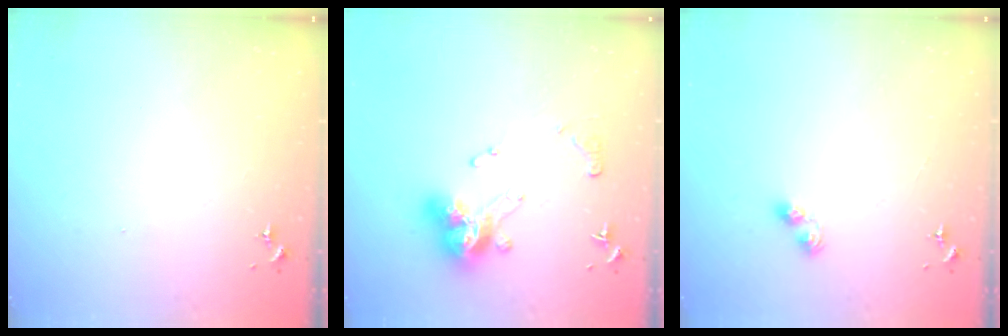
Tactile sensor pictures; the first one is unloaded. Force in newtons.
{"total": 14.6, "press": 14.5, "slide": 1.5}
{"total": 5.5, "press": 5.4, "slide": 0.6}